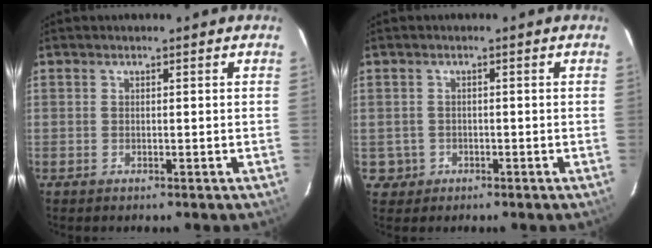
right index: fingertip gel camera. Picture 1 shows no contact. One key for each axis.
{"total": 2.9, "fx": -0.7, "fy": 2.8, "fz": 0.1, "tx": -0.006, "ty": 0.011, "tz": -0.004}